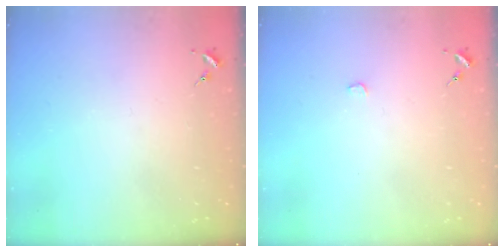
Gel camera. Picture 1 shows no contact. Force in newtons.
{"total": 1.3, "press": 1.3, "slide": 0.1}